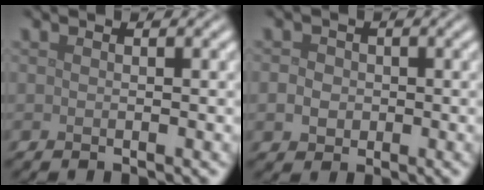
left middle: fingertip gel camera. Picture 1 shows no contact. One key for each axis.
{"total": 2.4, "fx": -0.3, "fy": 2.1, "fz": 0.9, "tx": -0.010, "ty": 0.000, "tz": -0.011}